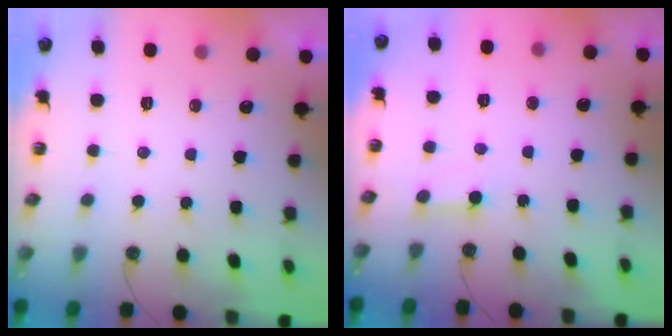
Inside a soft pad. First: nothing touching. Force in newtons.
{"total": 2.4, "press": 2.4, "slide": 0.1}